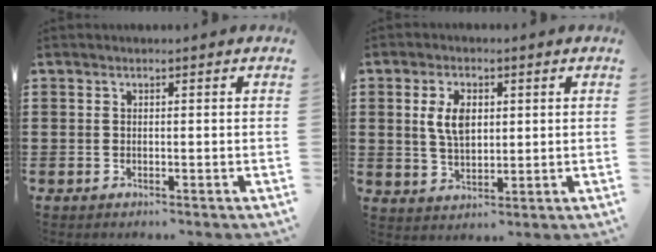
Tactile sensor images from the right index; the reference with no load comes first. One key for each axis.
{"total": 5.7, "fx": 1.3, "fy": 3.3, "fz": 4.5, "tx": -0.104, "ty": 0.010, "tz": 0.019}